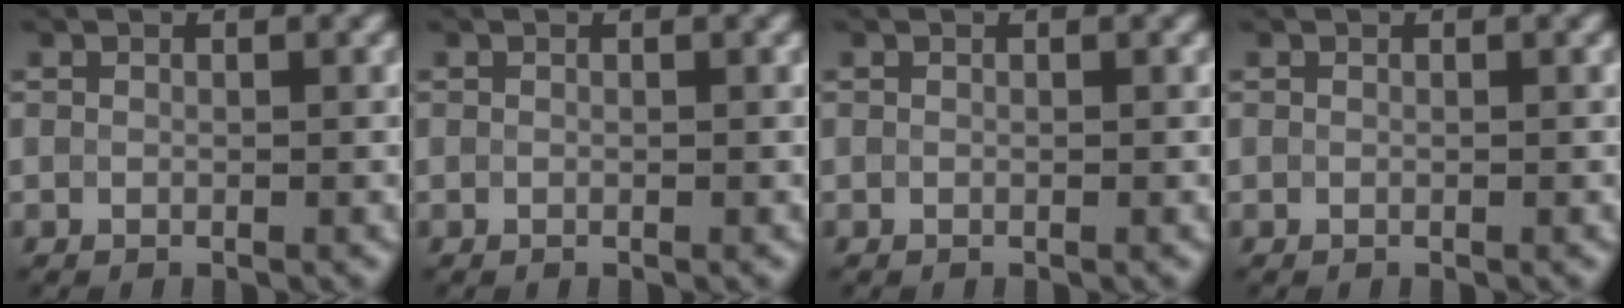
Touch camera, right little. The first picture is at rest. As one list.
[{"total": 0.0}, {"total": 0.0}, {"total": 0.0}]